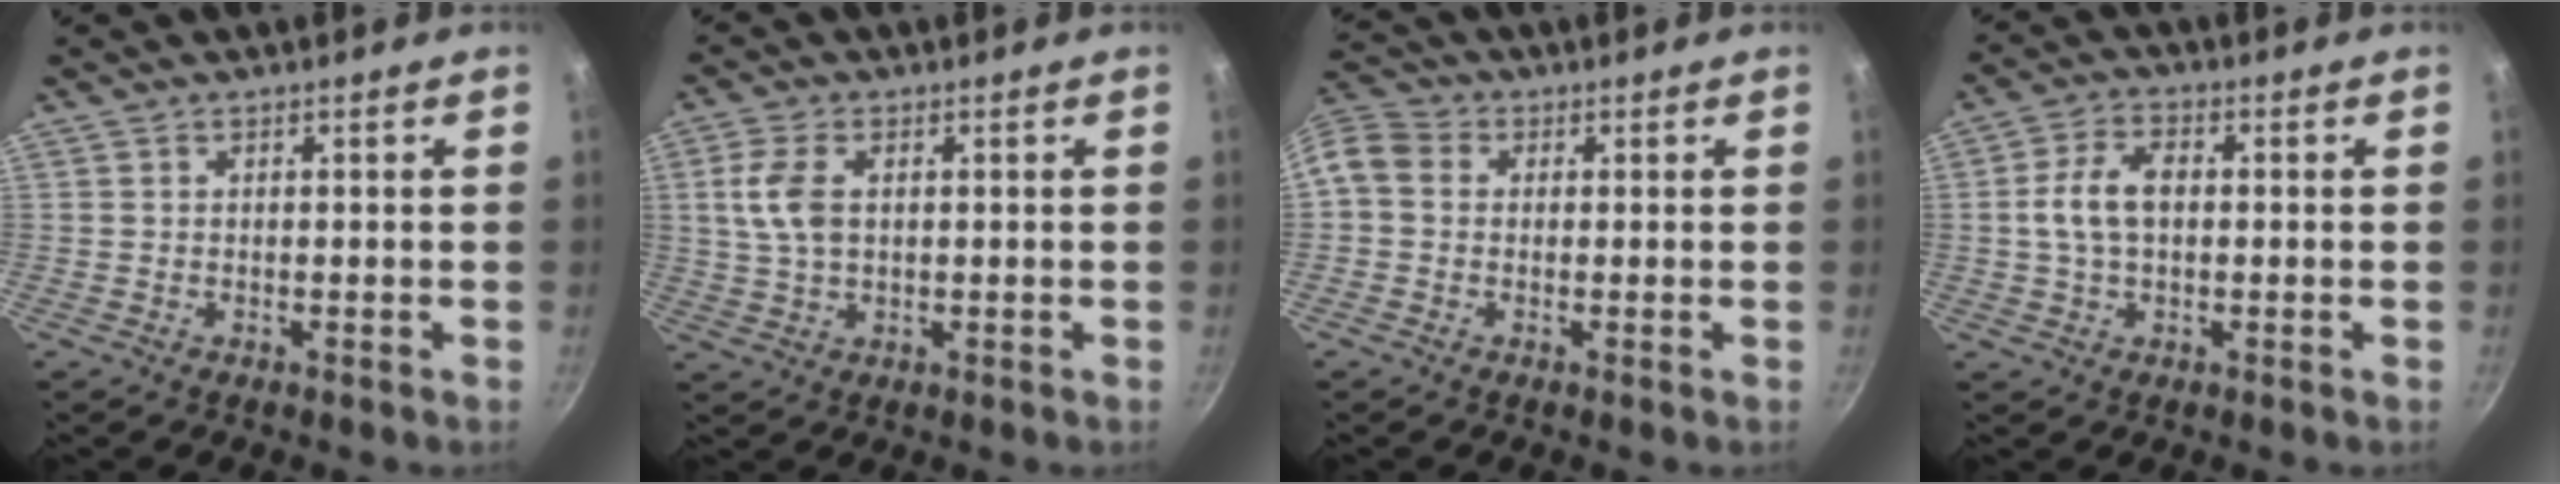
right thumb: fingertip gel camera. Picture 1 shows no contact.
{"total": 6.7, "force": [1.3, 4.0, 5.2], "torque": [-0.106, 0.001, 0.025]}
{"total": 7.7, "force": [0.1, 6.4, 4.3], "torque": [-0.098, 0.029, -0.016]}
{"total": 7.7, "force": [0.3, 4.7, 6.0], "torque": [-0.113, 0.021, -0.001]}